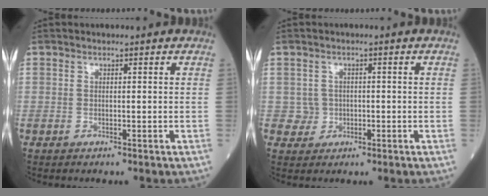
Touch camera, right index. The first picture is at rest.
{"total": 2.2, "force": [-0.3, 2.2, 0.1], "torque": [0.007, 0.008, -0.004]}